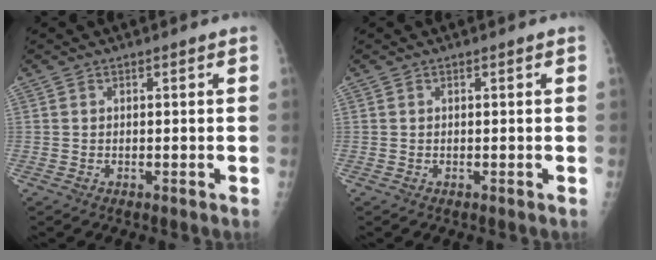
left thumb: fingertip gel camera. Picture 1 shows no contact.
{"total": 0.0}